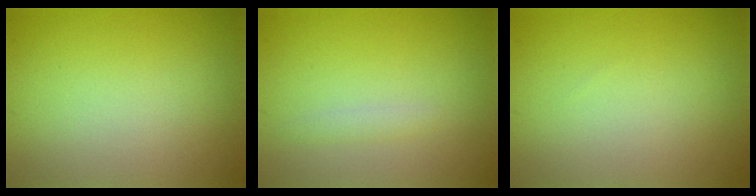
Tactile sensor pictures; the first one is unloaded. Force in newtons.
{"total": 0.9, "press": 0.9, "slide": 0.1}
{"total": 0.0}